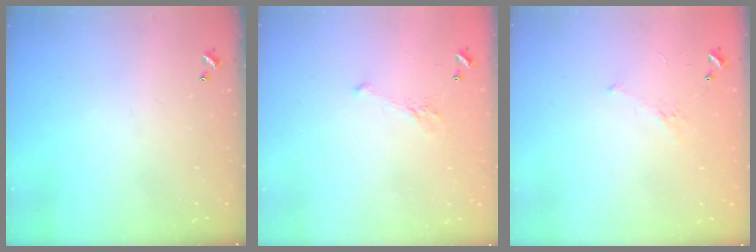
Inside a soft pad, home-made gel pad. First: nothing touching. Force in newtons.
{"total": 4.9, "press": 4.8, "slide": 1.0}
{"total": 3.2, "press": 3.1, "slide": 1.0}